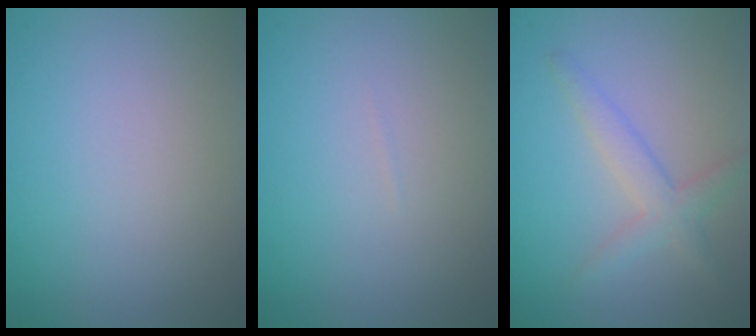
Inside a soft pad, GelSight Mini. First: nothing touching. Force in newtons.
{"total": 0.0}
{"total": 2.4, "press": 2.4, "slide": 0.2}